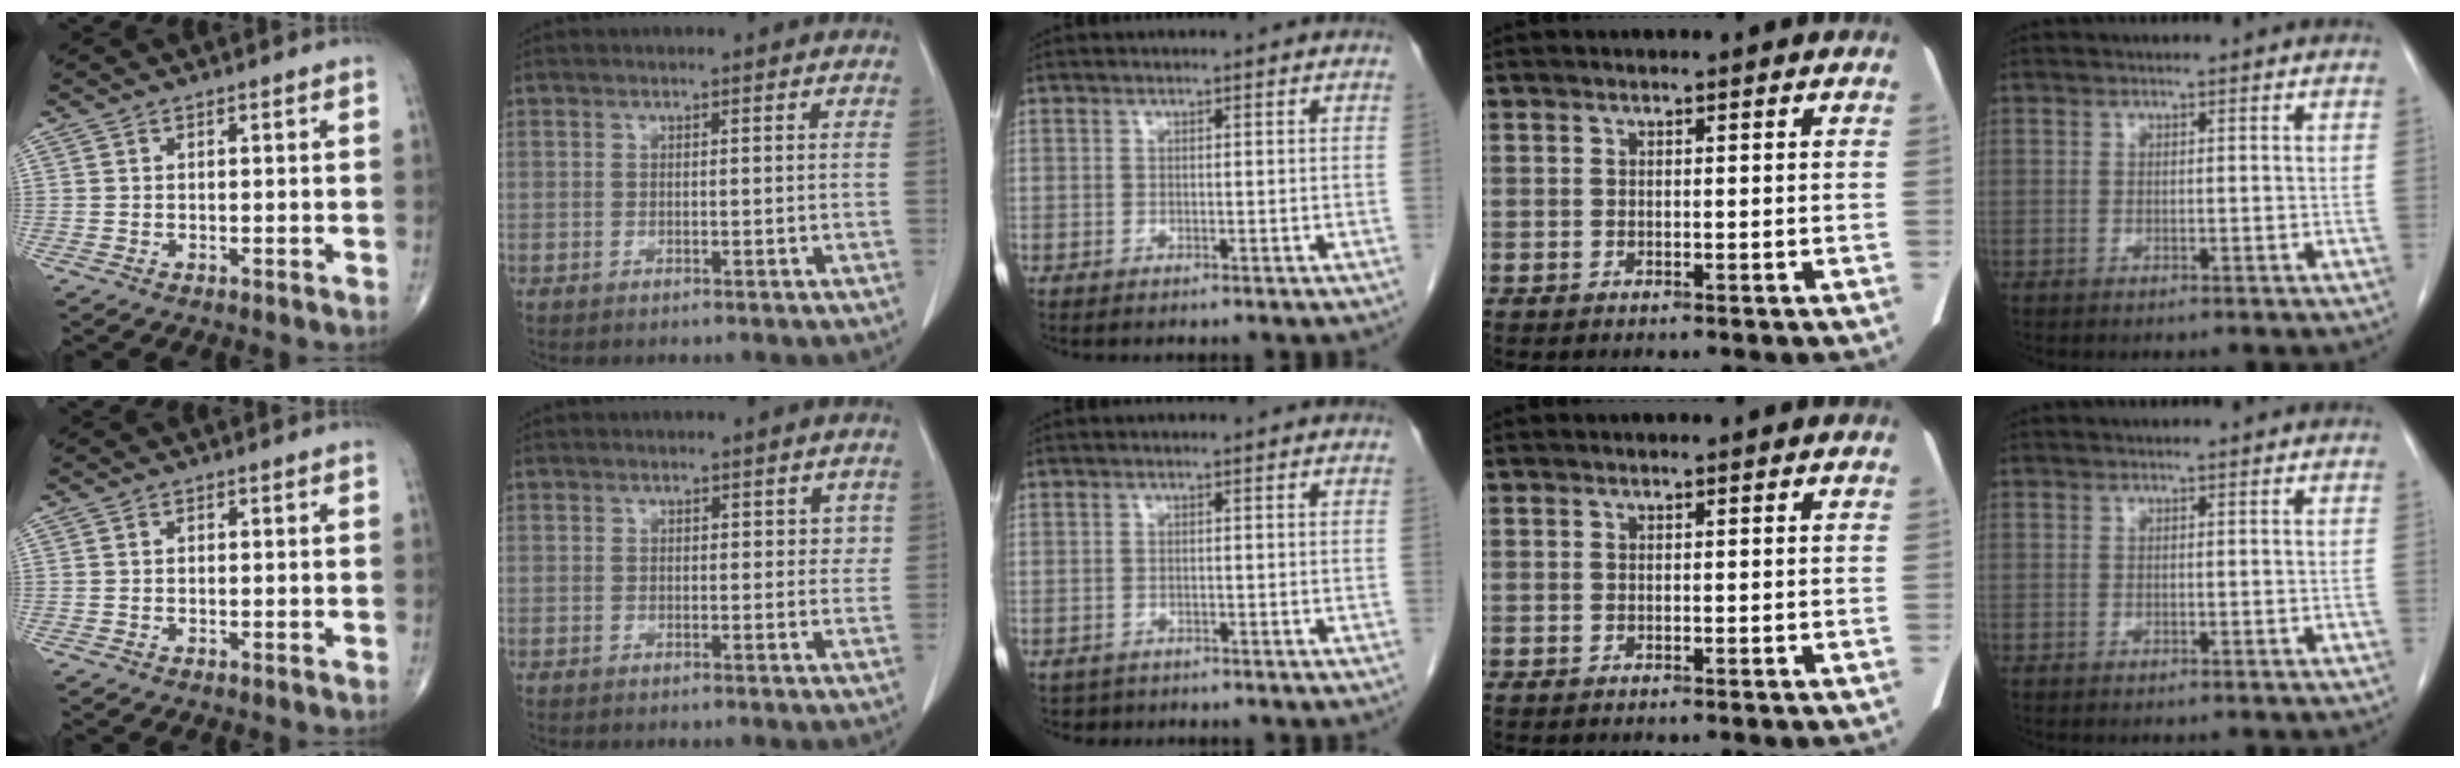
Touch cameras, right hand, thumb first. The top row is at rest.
{"thumb": {"total": 0.6, "force": [0.0, 0.5, 0.4], "torque": [-0.006, 0.002, -0.001]}, "index": {"total": 2.0, "force": [0.7, 1.4, 1.2], "torque": [-0.003, 0.003, 0.007]}, "middle": {"total": 2.1, "force": [-1.6, 1.3, -0.1], "torque": [-0.006, 0.001, -0.025]}}